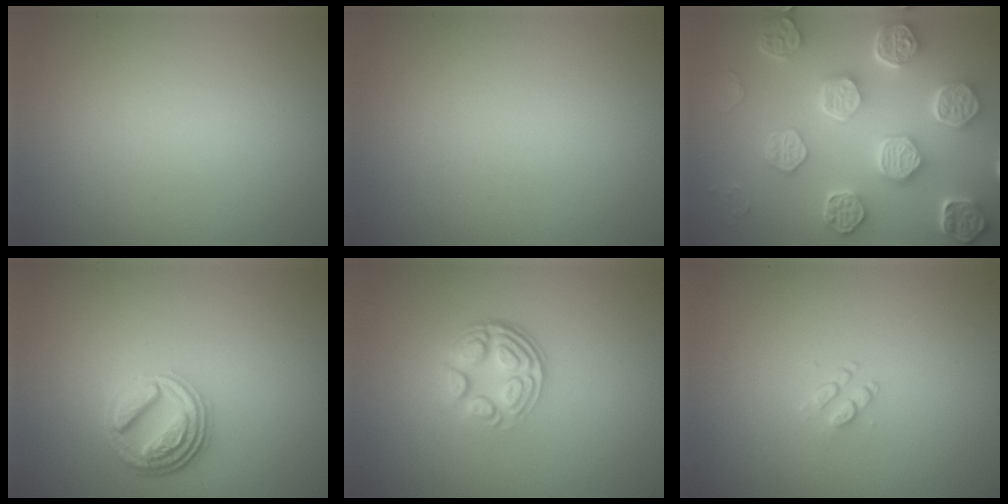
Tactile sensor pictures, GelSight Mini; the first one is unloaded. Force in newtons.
{"total": 0.0}
{"total": 8.3, "press": 6.2, "slide": 5.6}
{"total": 4.5, "press": 3.4, "slide": 2.9}
{"total": 4.0, "press": 2.8, "slide": 2.9}
{"total": 1.1, "press": 0.7, "slide": 0.8}